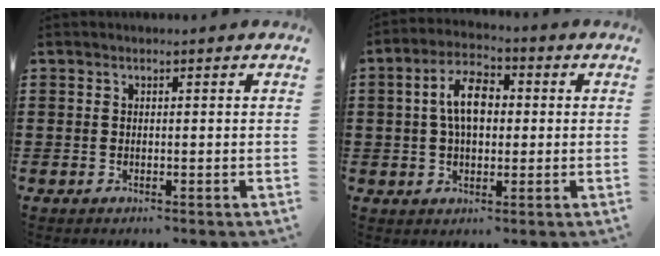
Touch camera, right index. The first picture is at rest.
{"total": 7.4, "force": [0.8, 3.8, 6.2], "torque": [-0.123, 0.012, 0.007]}